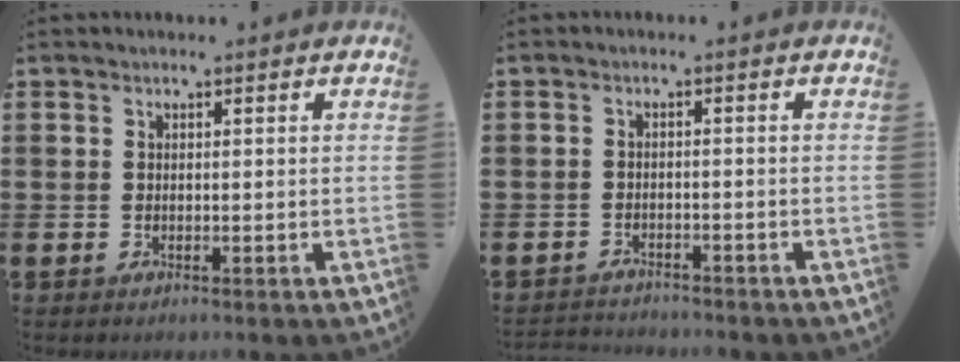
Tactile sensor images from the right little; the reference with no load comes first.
{"total": 1.7, "force": [-1.6, 0.1, -0.2], "torque": [-0.001, 0.003, -0.037]}